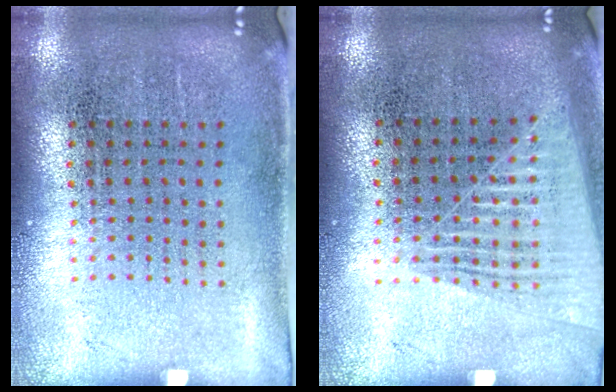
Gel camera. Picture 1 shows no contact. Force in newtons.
{"total": 1.5, "press": 1.5, "slide": 0.4}